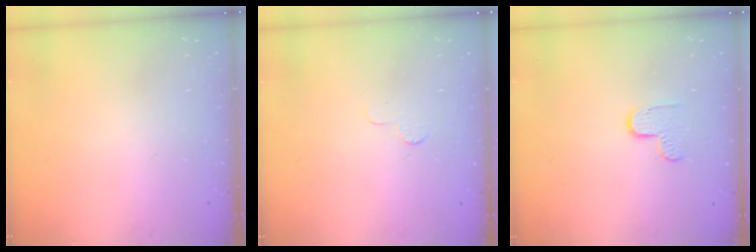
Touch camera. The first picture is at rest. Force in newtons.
{"total": 2.5, "press": 2.5, "slide": 0.2}
{"total": 4.7, "press": 4.6, "slide": 0.4}